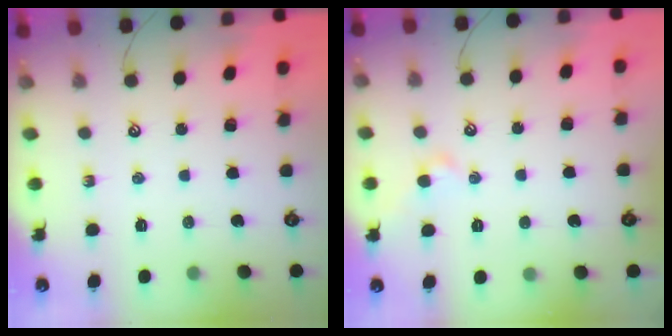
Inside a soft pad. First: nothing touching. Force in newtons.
{"total": 0.8, "press": 0.7, "slide": 0.4}